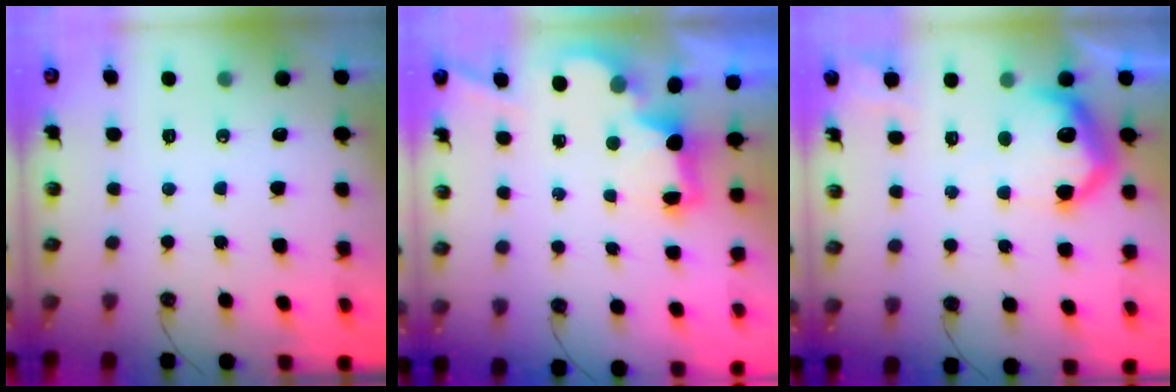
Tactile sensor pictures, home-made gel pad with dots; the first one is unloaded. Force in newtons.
{"total": 2.7, "press": 2.5, "slide": 0.9}
{"total": 12.4, "press": 12.4, "slide": 0.6}